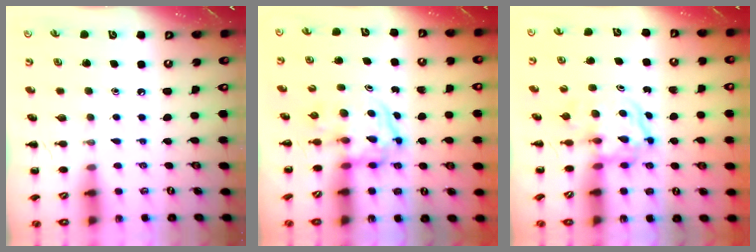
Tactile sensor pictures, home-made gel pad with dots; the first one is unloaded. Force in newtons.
{"total": 3.8, "press": 3.7, "slide": 0.5}
{"total": 3.8, "press": 3.8, "slide": 0.5}